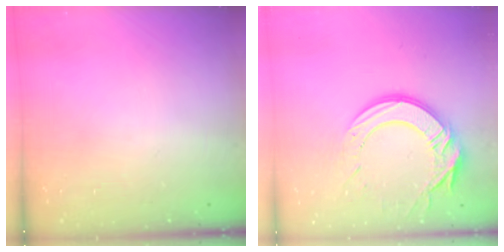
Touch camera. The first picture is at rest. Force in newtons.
{"total": 15.8, "press": 15.7, "slide": 1.7}